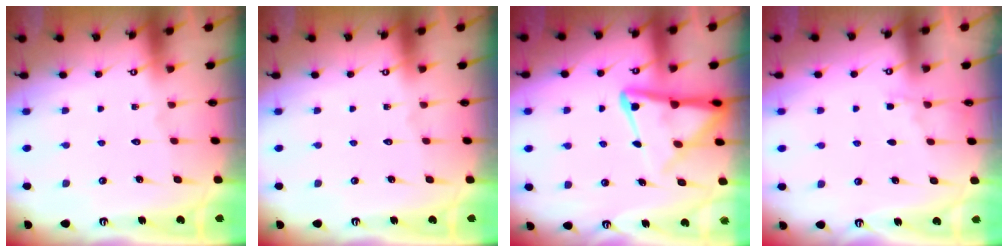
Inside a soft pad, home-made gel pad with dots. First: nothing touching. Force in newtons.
{"total": 0.0}
{"total": 10.1, "press": 10.0, "slide": 1.1}
{"total": 2.7, "press": 2.6, "slide": 0.4}